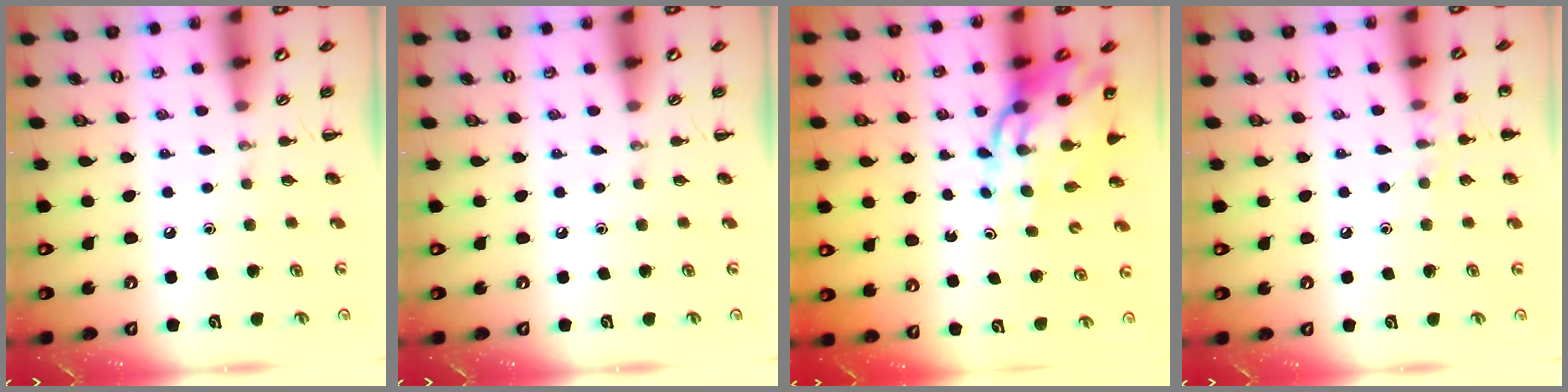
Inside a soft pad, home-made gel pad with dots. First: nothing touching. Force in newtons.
{"total": 0.0}
{"total": 13.0, "press": 12.5, "slide": 3.7}
{"total": 7.1, "press": 6.8, "slide": 2.0}